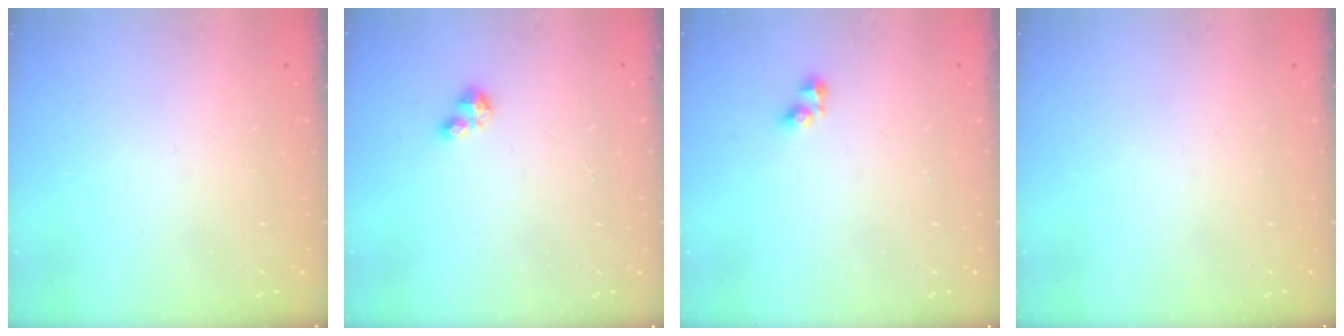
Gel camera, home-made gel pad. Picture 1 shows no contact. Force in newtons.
{"total": 3.4, "press": 3.4, "slide": 0.4}
{"total": 3.7, "press": 3.6, "slide": 0.5}
{"total": 0.0}